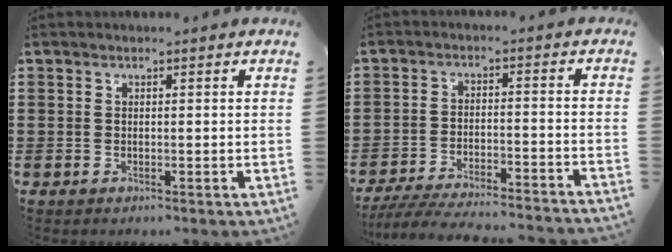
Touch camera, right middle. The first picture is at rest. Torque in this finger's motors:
{"motor_torque": [2.01, -0.13, 0.25, 0.16]}